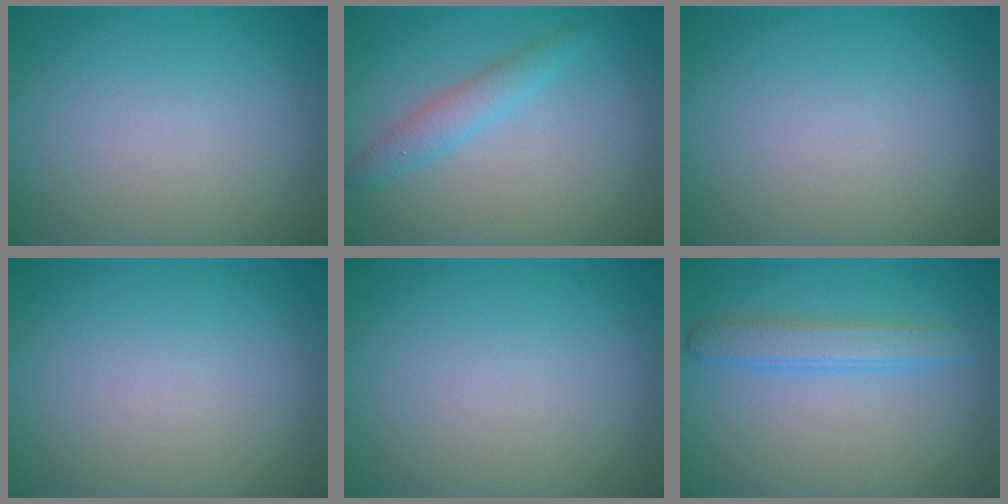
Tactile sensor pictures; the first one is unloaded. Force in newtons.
{"total": 2.2, "press": 2.2, "slide": 0.3}
{"total": 0.0}
{"total": 0.0}
{"total": 0.0}
{"total": 2.5, "press": 2.5, "slide": 0.1}